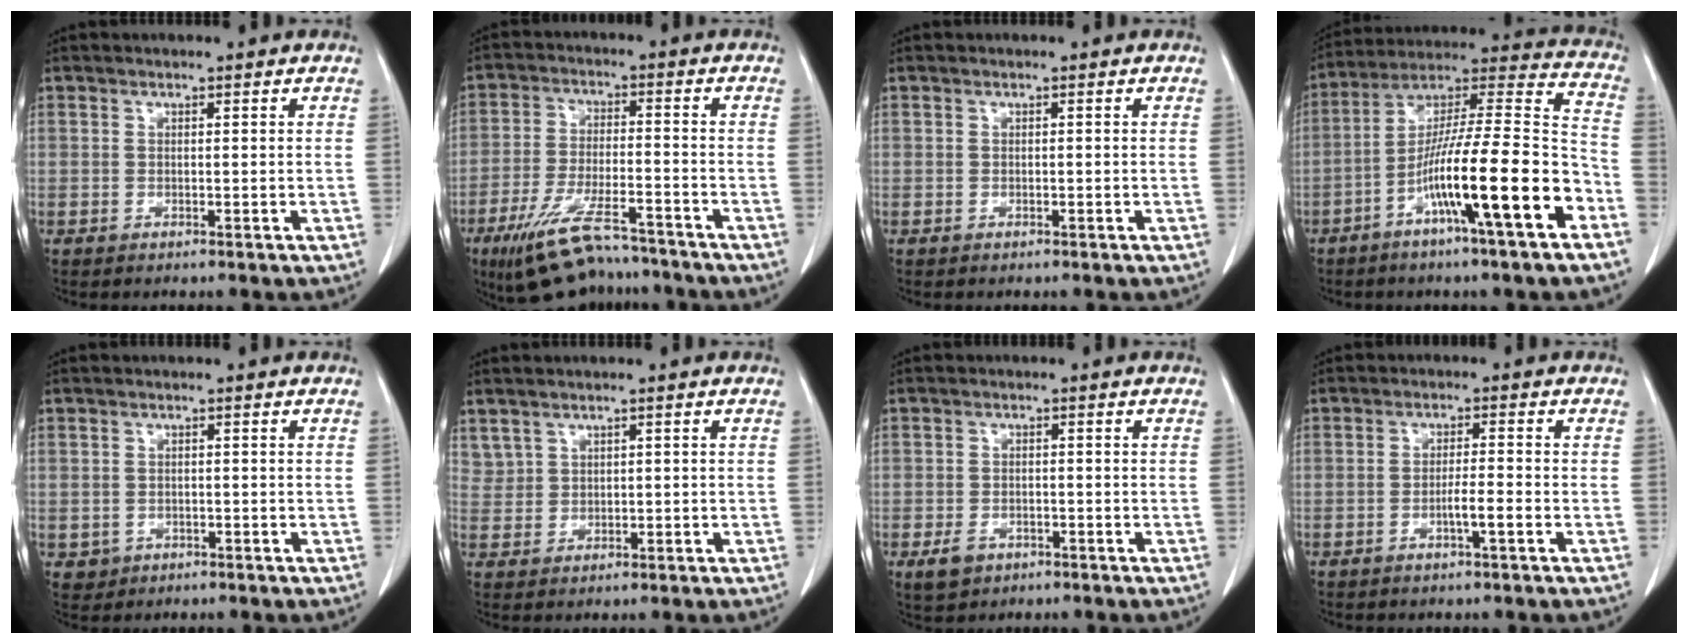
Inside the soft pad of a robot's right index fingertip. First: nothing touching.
{"total": 13.3, "force": [-10.7, 3.1, 7.4], "torque": [-0.139, -0.013, -0.175]}
{"total": 0.0}
{"total": 19.0, "force": [-8.2, 0.6, 17.1], "torque": [-0.287, -0.003, -0.143]}
{"total": 2.1, "force": [-0.5, 2.0, 0.1], "torque": [0.003, 0.007, -0.002]}
{"total": 2.5, "force": [1.7, 1.8, 0.4], "torque": [-0.005, 0.006, 0.039]}
{"total": 3.1, "force": [-1.6, 2.3, 1.4], "torque": [-0.024, 0.002, -0.017]}
{"total": 3.0, "force": [-1.2, -0.1, 2.7], "torque": [-0.045, 0.000, -0.022]}